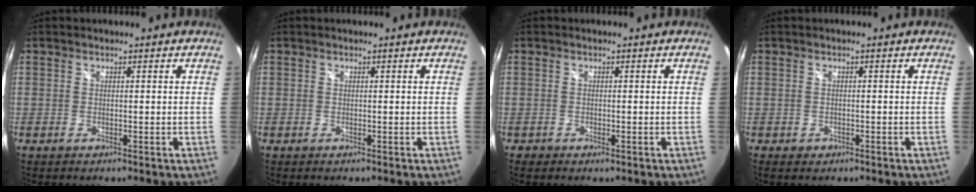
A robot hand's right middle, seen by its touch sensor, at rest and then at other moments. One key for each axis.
{"total": 0.0}
{"total": 1.2, "fx": -0.7, "fy": 0.9, "fz": 0.5, "tx": -0.011, "ty": -0.006, "tz": -0.014}
{"total": 1.6, "fx": -0.7, "fy": 1.4, "fz": 0.4, "tx": -0.011, "ty": -0.004, "tz": -0.008}